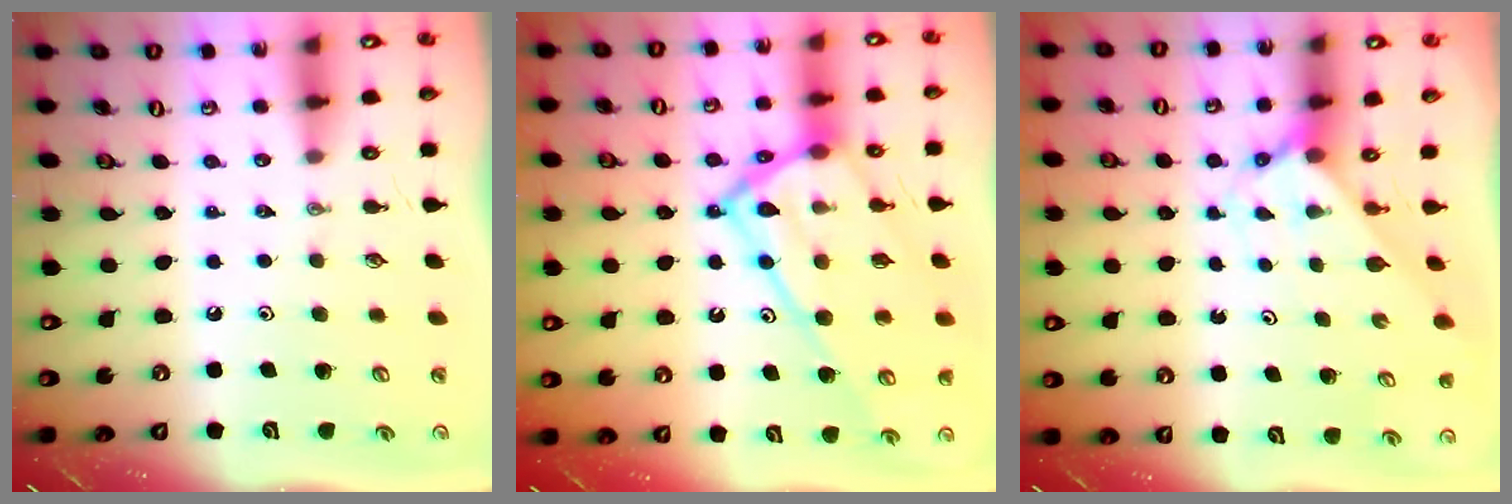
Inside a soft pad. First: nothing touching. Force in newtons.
{"total": 22.2, "press": 22.1, "slide": 1.9}
{"total": 2.6, "press": 2.6, "slide": 0.2}